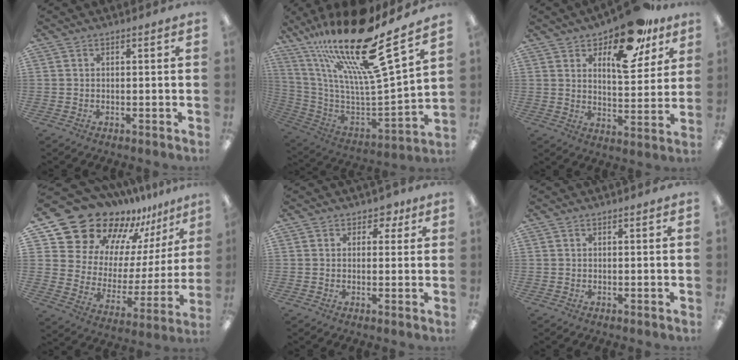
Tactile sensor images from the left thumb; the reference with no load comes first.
{"total": 23.8, "force": [17.0, 3.6, 16.3], "torque": [-0.300, -0.132, 0.272]}
{"total": 17.2, "force": [11.3, 7.9, 10.3], "torque": [-0.141, -0.059, 0.188]}
{"total": 21.3, "force": [18.3, 9.9, 4.5], "torque": [-0.107, -0.152, 0.344]}
{"total": 3.1, "force": [1.4, 2.5, 1.3], "torque": [-0.003, -0.002, 0.021]}
{"total": 0.0}